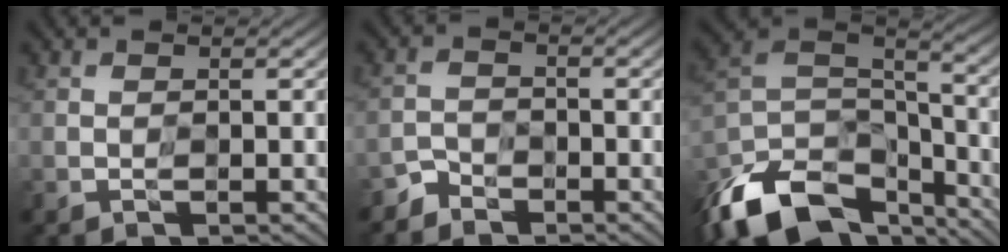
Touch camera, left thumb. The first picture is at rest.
{"total": 2.9, "force": [-2.5, 0.9, -1.1], "torque": [0.024, -0.002, -0.054]}
{"total": 14.2, "force": [-10.7, 7.1, 6.0], "torque": [-0.171, -0.015, -0.192]}